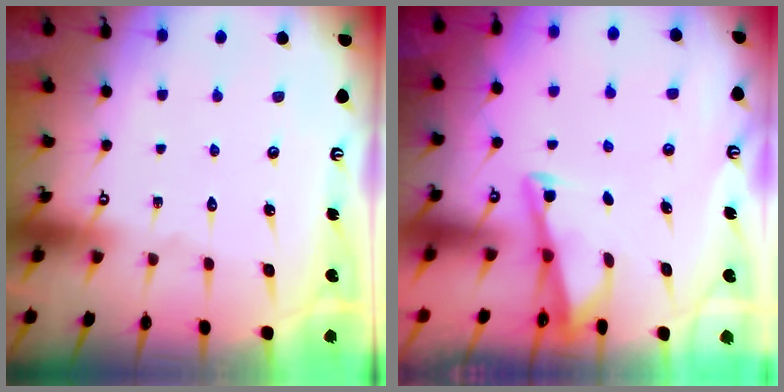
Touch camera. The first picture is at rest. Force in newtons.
{"total": 2.9, "press": 2.9, "slide": 0.3}